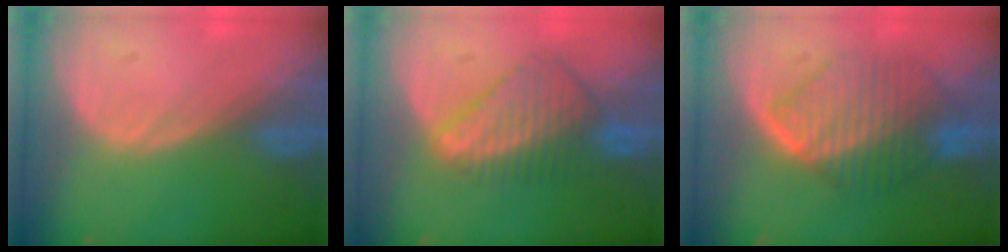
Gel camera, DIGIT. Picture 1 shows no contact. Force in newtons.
{"total": 7.7, "press": 7.0, "slide": 3.2}
{"total": 8.7, "press": 8.6, "slide": 0.6}